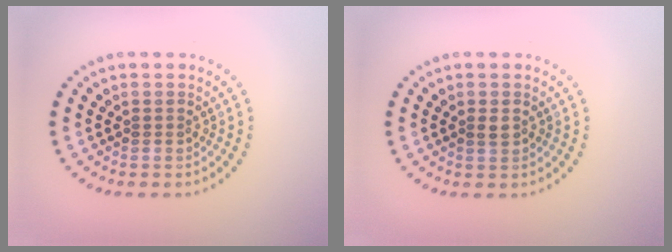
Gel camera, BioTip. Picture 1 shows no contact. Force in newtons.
{"total": 0.9, "press": 0.9, "slide": 0.0}